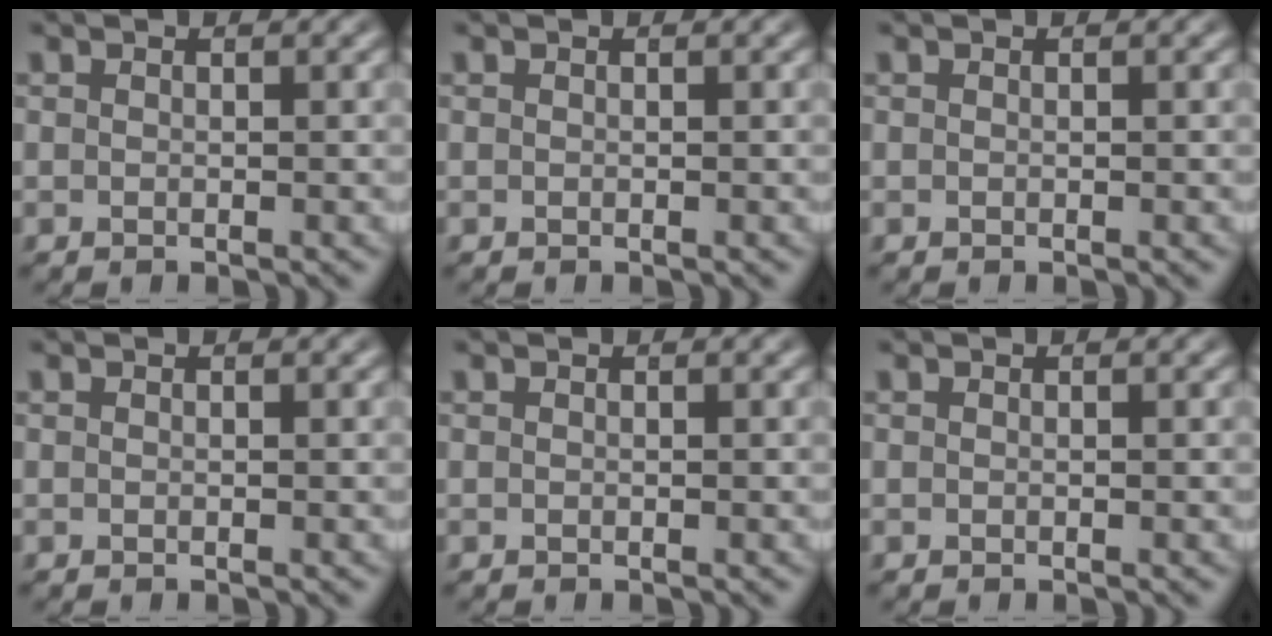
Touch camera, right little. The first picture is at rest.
{"total": 0.0}
{"total": 0.0}
{"total": 0.0}
{"total": 0.0}
{"total": 0.0}